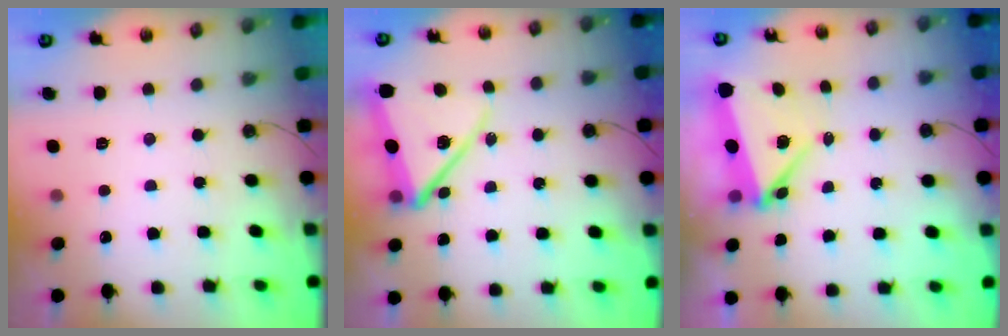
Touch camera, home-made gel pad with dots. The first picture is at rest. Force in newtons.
{"total": 13.5, "press": 13.4, "slide": 1.4}
{"total": 5.5, "press": 5.2, "slide": 1.9}